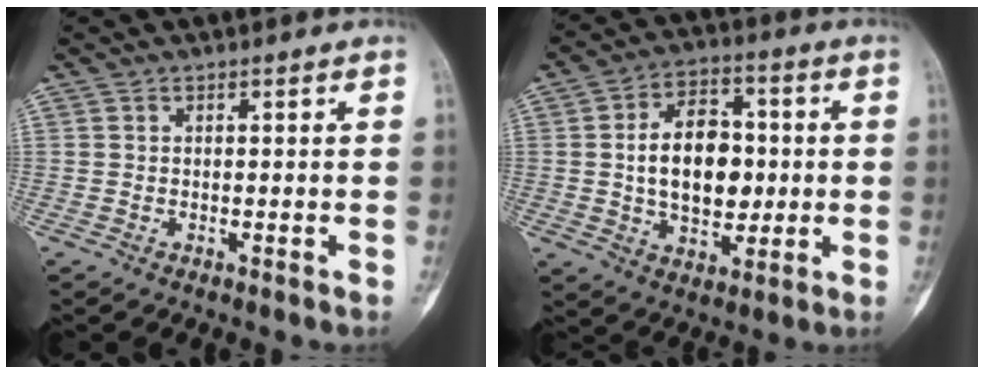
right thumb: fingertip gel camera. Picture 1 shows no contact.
{"total": 14.6, "force": [0.3, 9.4, 11.1], "torque": [-0.150, 0.015, 0.008]}